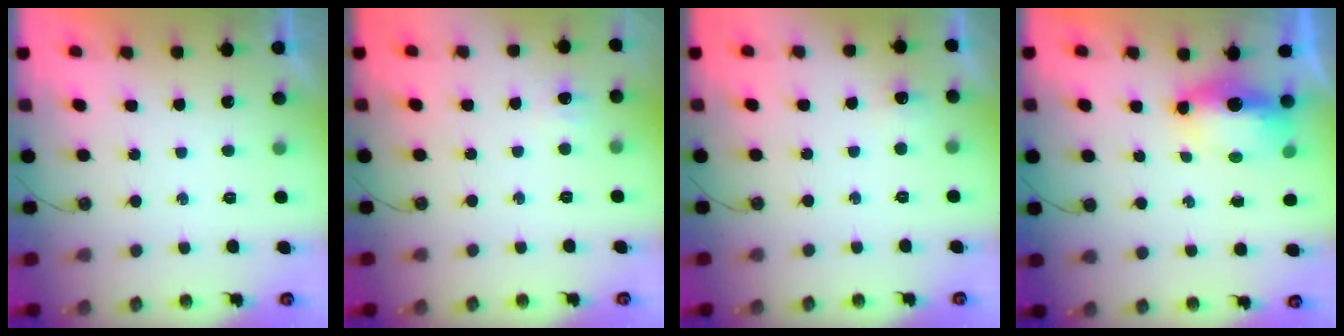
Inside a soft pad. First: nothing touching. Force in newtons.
{"total": 3.1, "press": 3.0, "slide": 0.7}
{"total": 5.4, "press": 5.3, "slide": 0.7}
{"total": 10.8, "press": 8.3, "slide": 7.0}